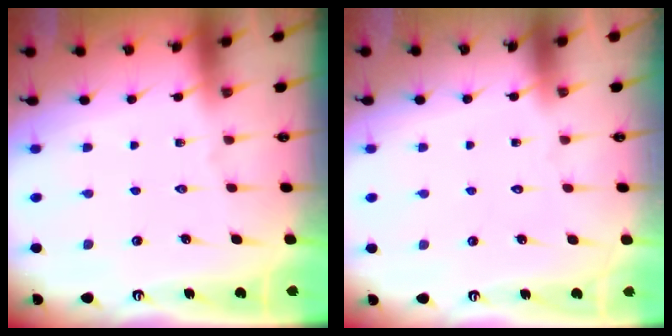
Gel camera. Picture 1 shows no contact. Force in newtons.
{"total": 1.5, "press": 1.5, "slide": 0.1}